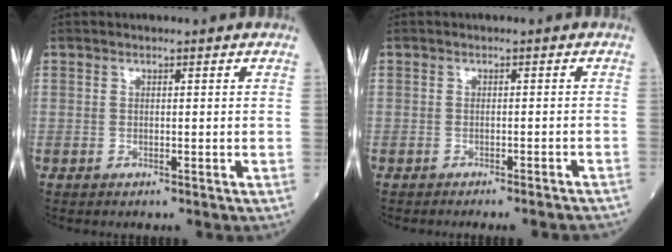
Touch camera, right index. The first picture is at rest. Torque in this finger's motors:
{"motor_torque": [0.97, -1.17, 0.15, 0.03]}